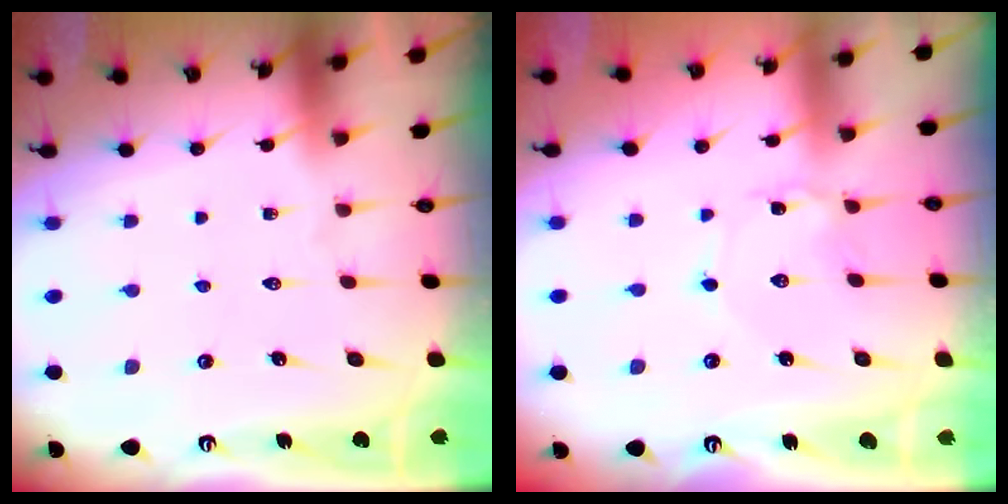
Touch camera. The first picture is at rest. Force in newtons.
{"total": 1.4, "press": 1.4, "slide": 0.1}